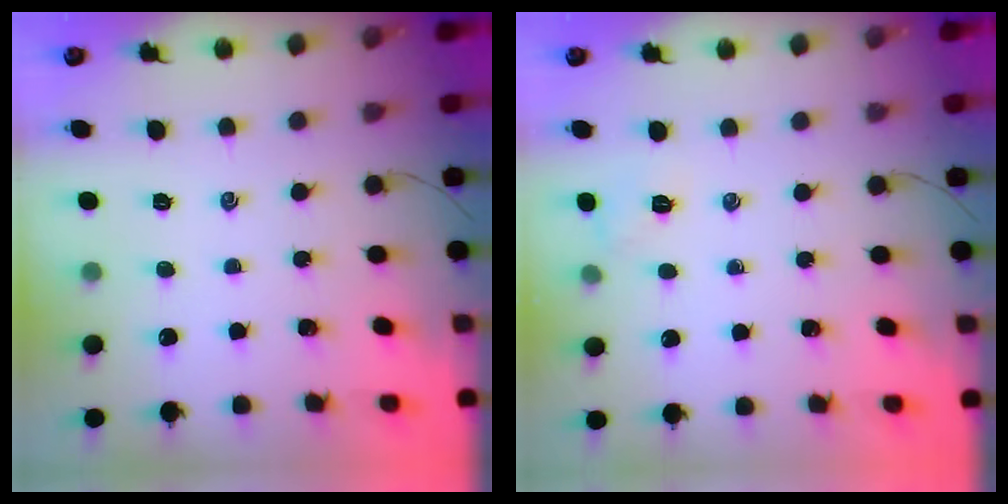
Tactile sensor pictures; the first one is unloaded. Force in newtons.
{"total": 5.1, "press": 4.9, "slide": 1.5}